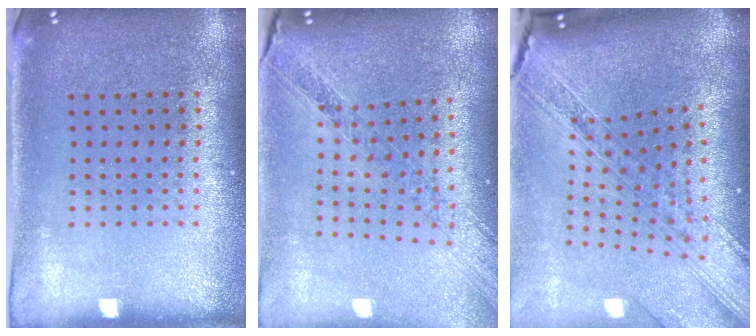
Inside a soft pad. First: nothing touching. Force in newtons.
{"total": 1.1, "press": 1.1, "slide": 0.2}
{"total": 3.5, "press": 2.6, "slide": 2.3}